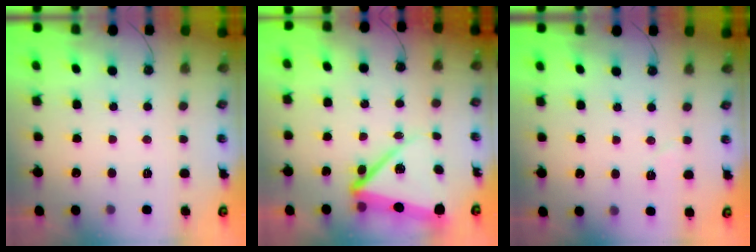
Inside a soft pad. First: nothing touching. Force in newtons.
{"total": 12.1, "press": 12.0, "slide": 1.5}
{"total": 4.9, "press": 4.5, "slide": 1.9}